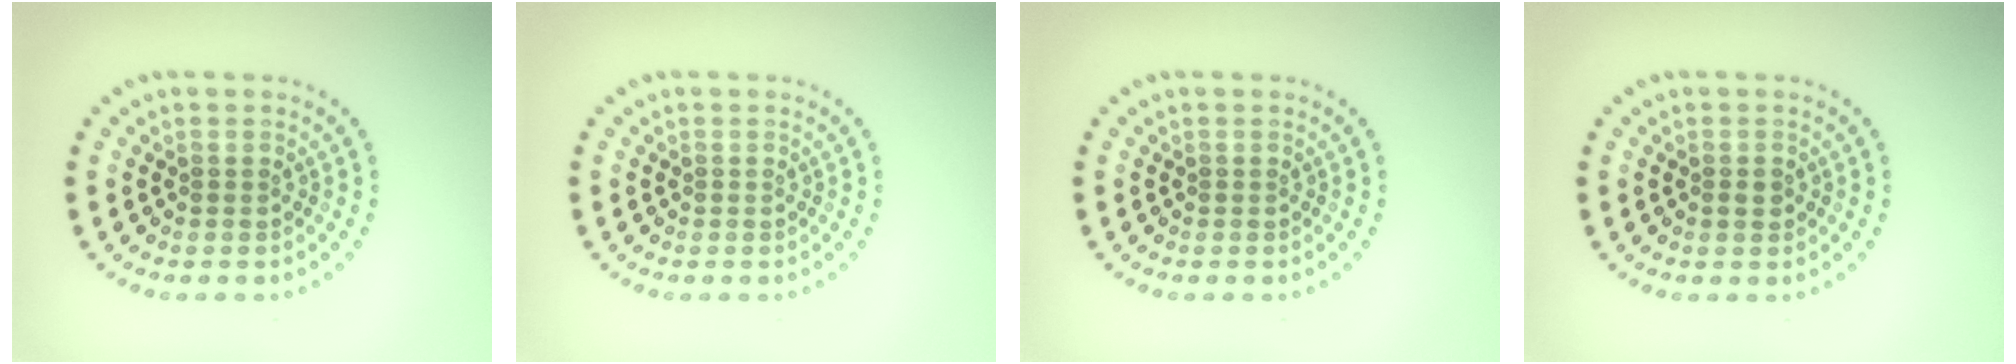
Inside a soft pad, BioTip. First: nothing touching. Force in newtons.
{"total": 0.0}
{"total": 0.0}
{"total": 0.8, "press": 0.8, "slide": 0.2}